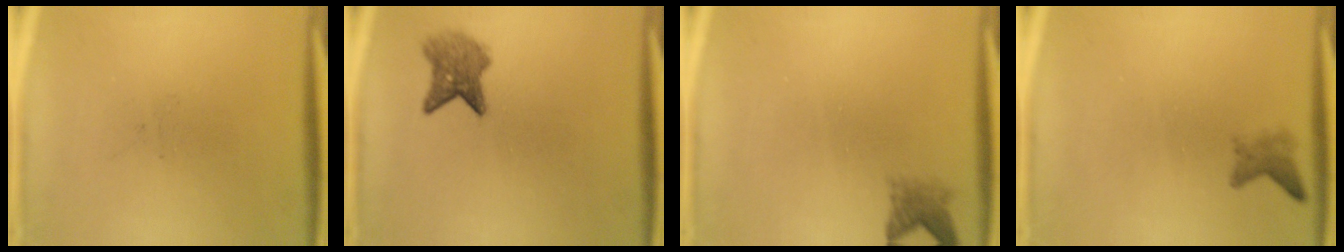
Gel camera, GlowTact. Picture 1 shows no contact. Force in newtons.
{"total": 4.5}
{"total": 2.2}
{"total": 1.7}